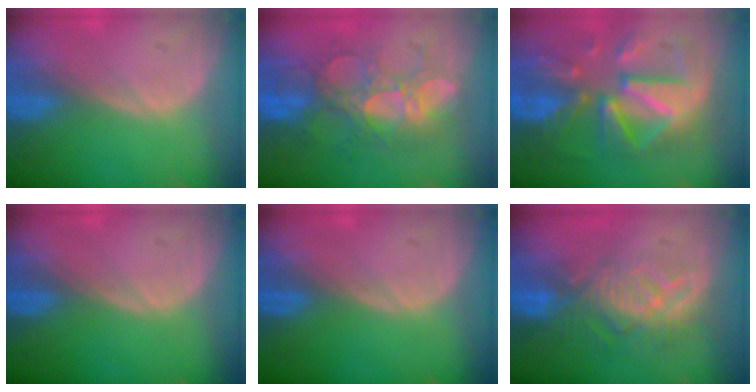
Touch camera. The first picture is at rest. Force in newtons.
{"total": 9.8, "press": 9.2, "slide": 3.4}
{"total": 12.2, "press": 12.1, "slide": 1.1}
{"total": 0.0}
{"total": 0.0}
{"total": 9.4, "press": 8.2, "slide": 4.6}